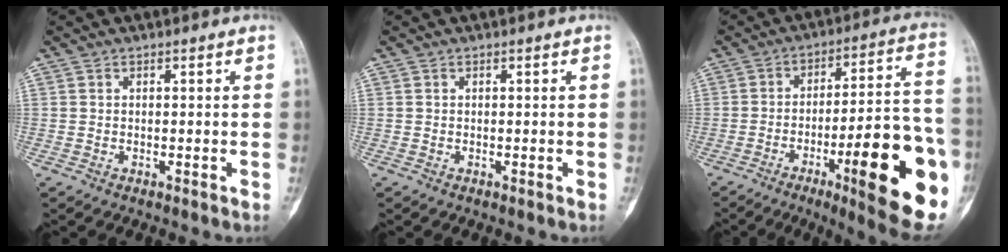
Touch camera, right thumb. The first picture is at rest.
{"total": 0.0}
{"total": 23.9, "force": [-8.5, 5.3, 21.7], "torque": [-0.249, 0.027, -0.114]}